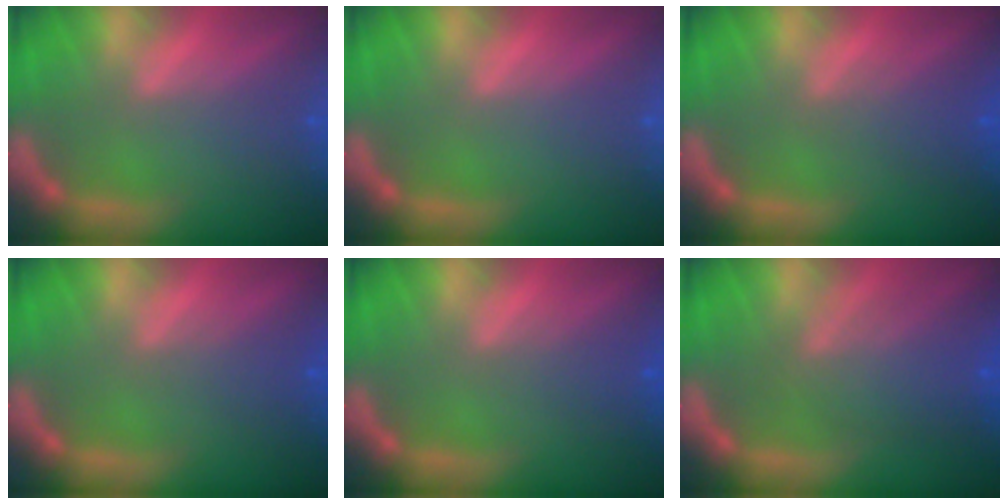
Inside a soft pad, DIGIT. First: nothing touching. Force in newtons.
{"total": 0.0}
{"total": 2.5}
{"total": 2.0}
{"total": 2.0}
{"total": 6.0}